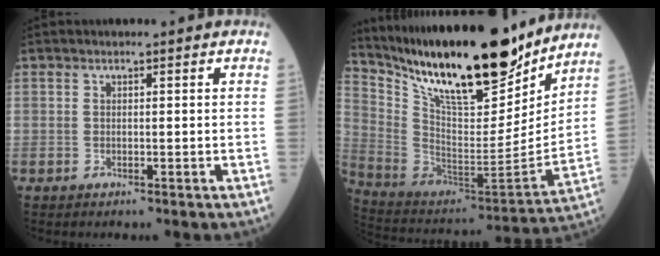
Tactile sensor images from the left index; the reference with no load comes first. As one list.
[{"total": 25.5, "force": [20.3, 5.3, 14.5], "torque": [-0.260, -0.030, 0.341]}]